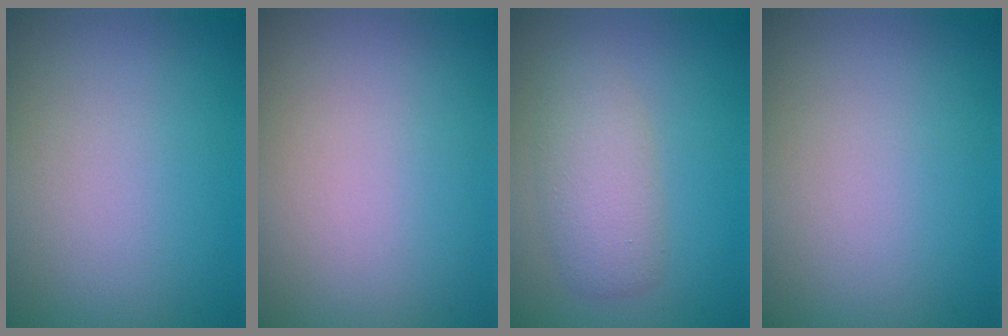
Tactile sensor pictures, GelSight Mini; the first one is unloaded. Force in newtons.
{"total": 0.0}
{"total": 3.4, "press": 3.4, "slide": 0.1}
{"total": 0.0}